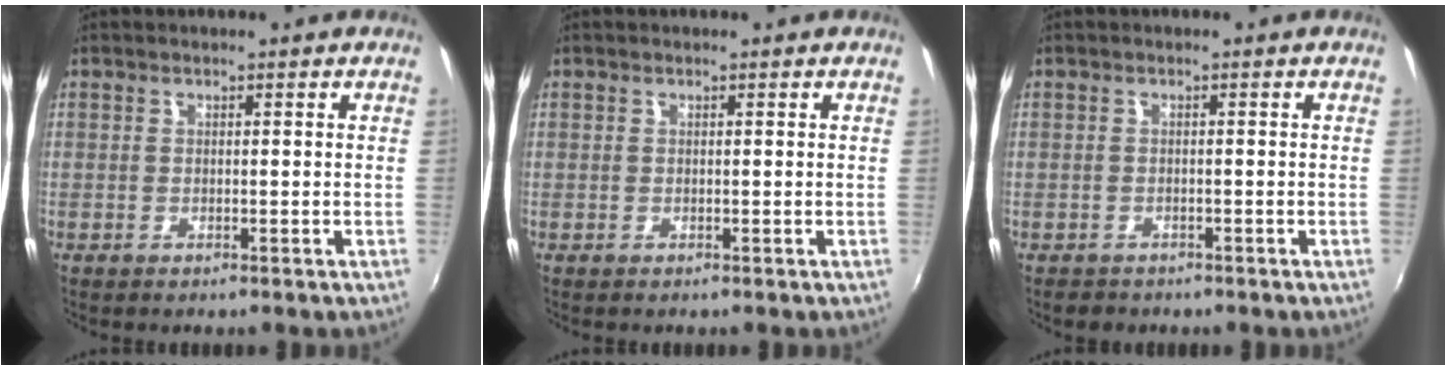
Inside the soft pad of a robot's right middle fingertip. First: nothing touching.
{"total": 0.0}
{"total": 1.7, "force": [-1.3, 1.1, 0.1], "torque": [-0.008, -0.001, -0.019]}